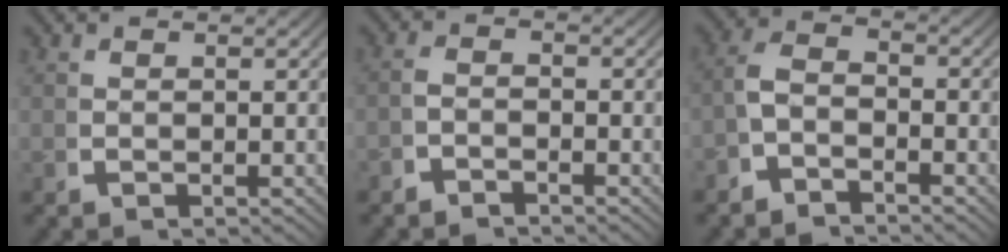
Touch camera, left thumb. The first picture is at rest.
{"total": 1.9, "force": [-1.7, 0.8, 0.4], "torque": [-0.004, -0.004, -0.034]}
{"total": 3.4, "force": [-1.7, 2.4, 1.8], "torque": [-0.035, -0.012, -0.034]}